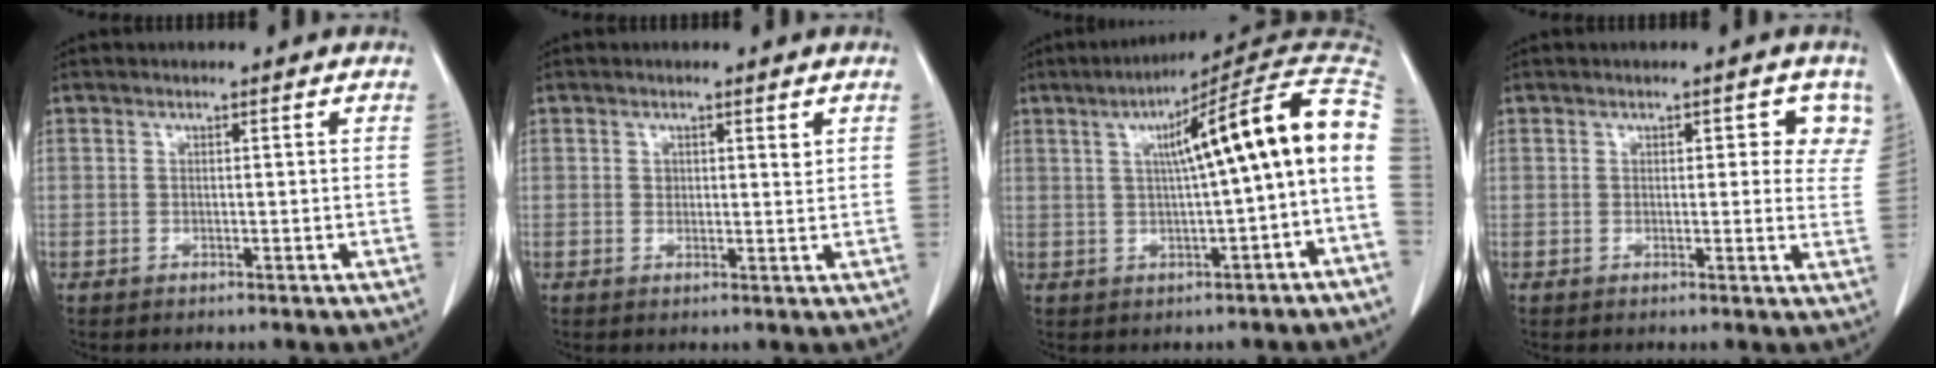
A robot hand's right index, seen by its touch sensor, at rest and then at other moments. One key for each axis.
{"total": 1.5, "fx": 0.8, "fy": 0.8, "fz": 1.0, "tx": -0.013, "ty": -0.004, "tz": 0.013}
{"total": 14.8, "fx": 1.4, "fy": 0.1, "fz": 14.8, "tx": -0.206, "ty": 0.040, "tz": 0.017}
{"total": 4.8, "fx": 2.4, "fy": 2.6, "fz": 3.2, "tx": -0.014, "ty": 0.004, "tz": 0.019}